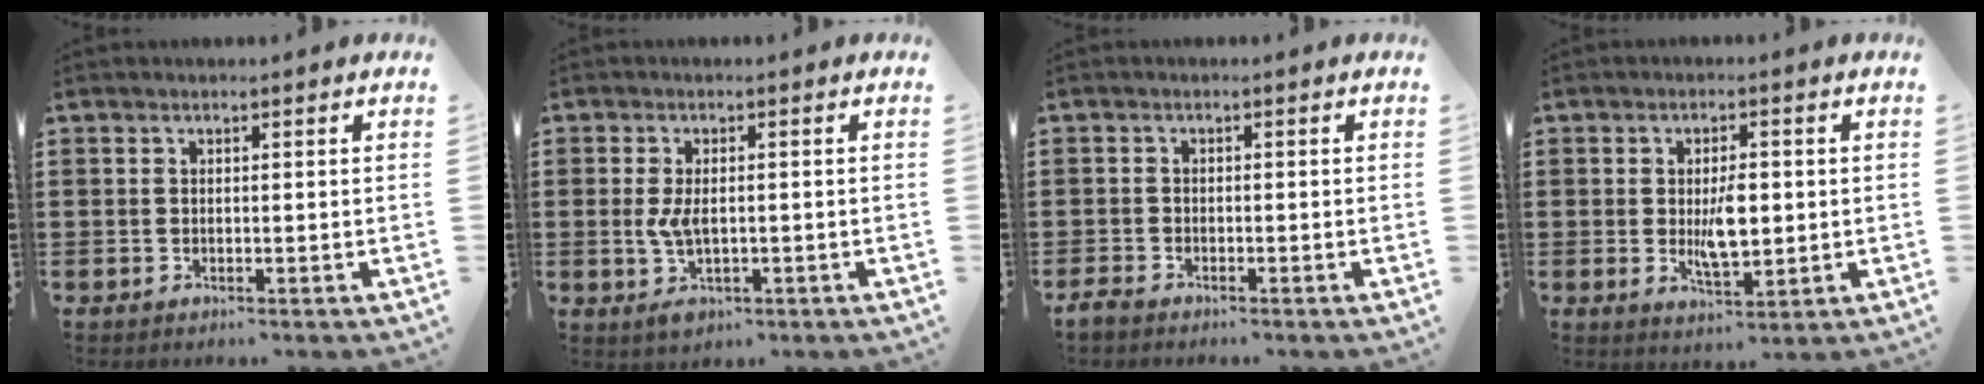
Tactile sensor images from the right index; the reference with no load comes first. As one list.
[{"total": 3.9, "force": [-0.5, 2.0, 3.4], "torque": [-0.076, 0.001, -0.012]}, {"total": 1.4, "force": [-1.3, 0.4, 0.3], "torque": [-0.016, 0.000, -0.029]}, {"total": 5.4, "force": [-0.1, 2.2, 5.0], "torque": [-0.089, -0.001, -0.006]}]